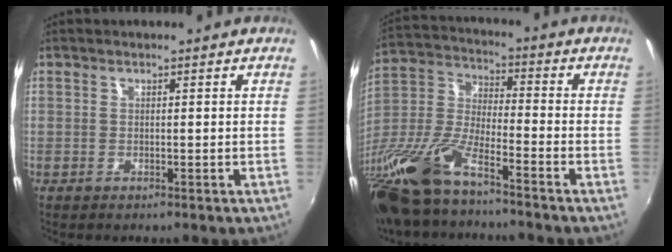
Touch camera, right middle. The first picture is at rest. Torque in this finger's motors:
{"motor_torque": [1.19, -0.95, 0.85, 0.21]}